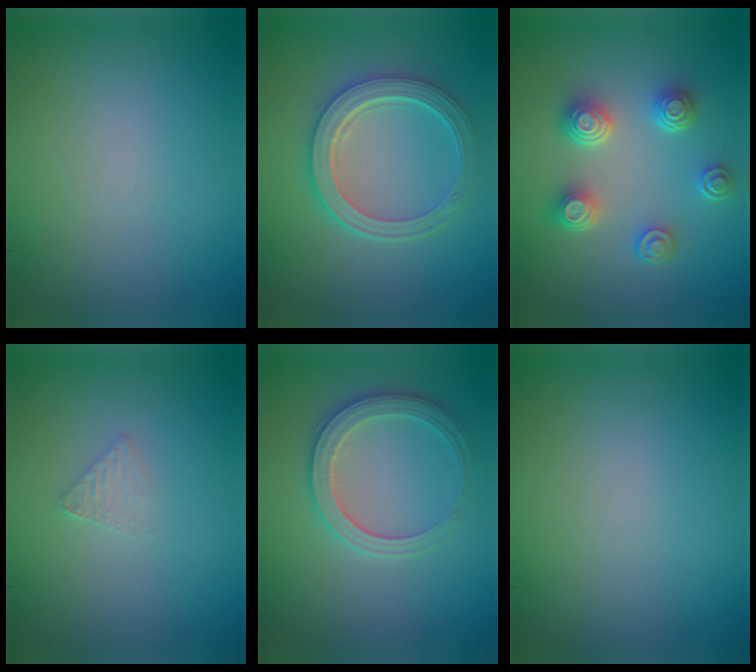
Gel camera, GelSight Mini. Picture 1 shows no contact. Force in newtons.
{"total": 5.3, "press": 4.1, "slide": 3.4}
{"total": 4.2, "press": 3.4, "slide": 2.5}
{"total": 1.0, "press": 1.0, "slide": 0.1}
{"total": 3.0, "press": 2.9, "slide": 0.2}
{"total": 0.0}